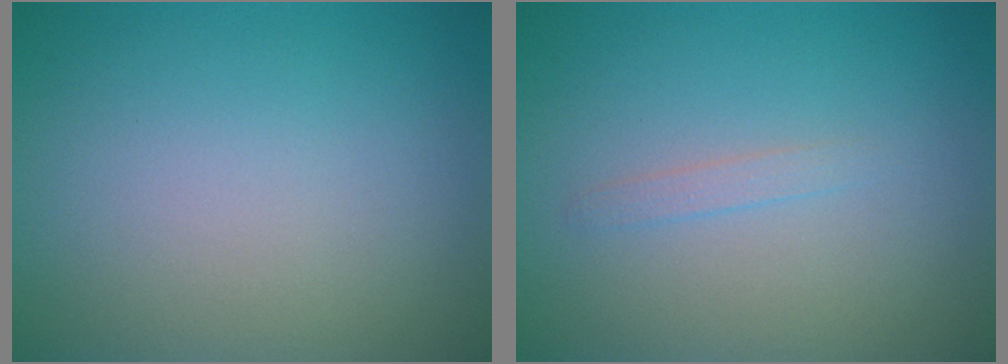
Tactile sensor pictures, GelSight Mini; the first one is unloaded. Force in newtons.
{"total": 0.8, "press": 0.8, "slide": 0.0}